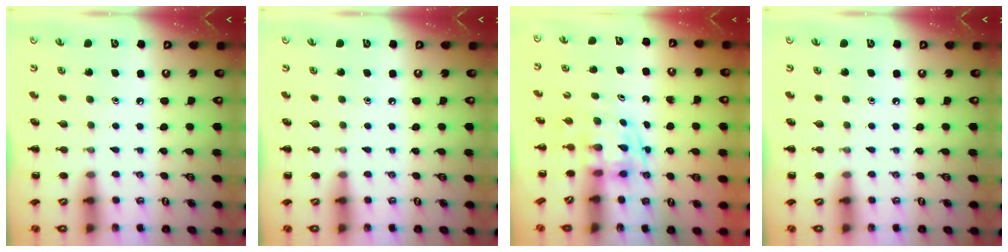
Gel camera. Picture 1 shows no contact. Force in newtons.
{"total": 0.0}
{"total": 3.2, "press": 3.2, "slide": 0.3}
{"total": 0.0}